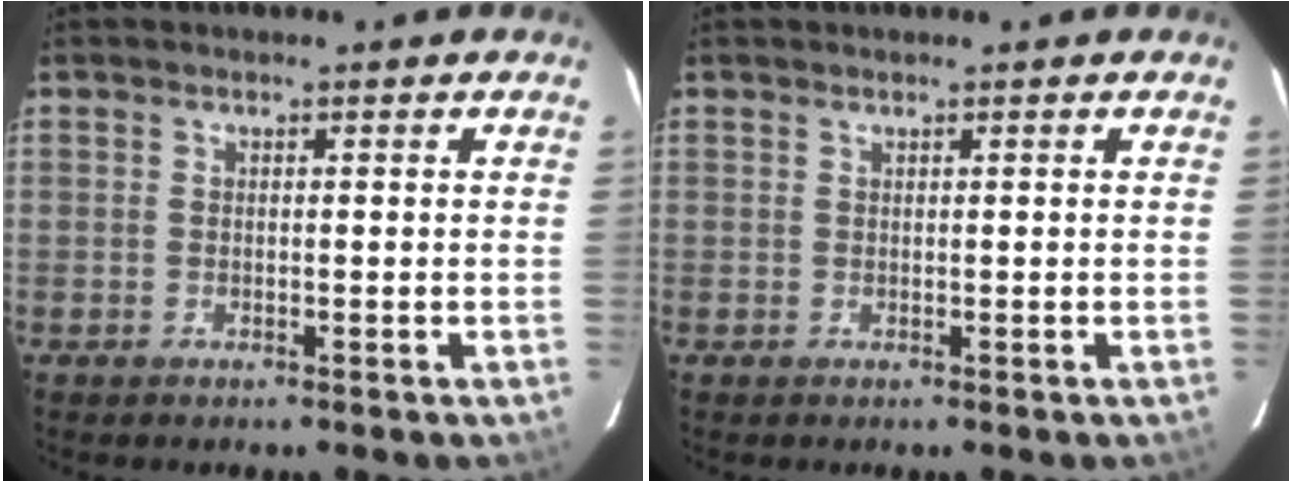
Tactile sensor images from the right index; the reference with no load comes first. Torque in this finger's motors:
{"motor_torque": [0.13, 0.04, 0.05, 0.01]}